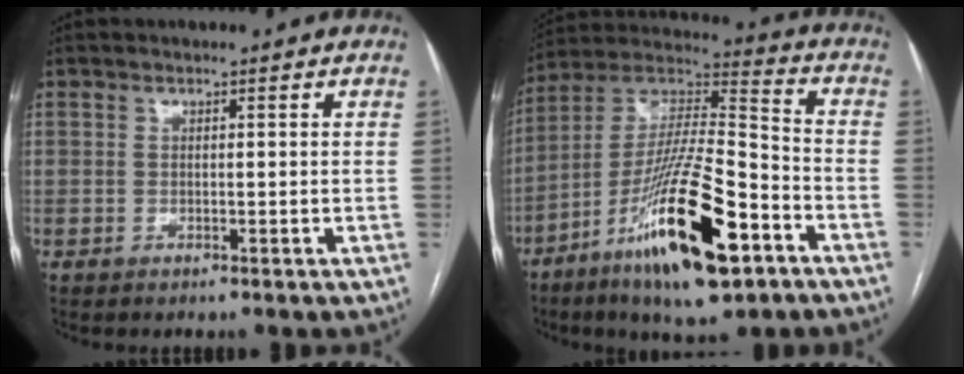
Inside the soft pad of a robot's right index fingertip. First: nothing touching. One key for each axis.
{"total": 22.0, "fx": -10.8, "fy": 4.0, "fz": 18.7, "tx": -0.349, "ty": -0.026, "tz": -0.185}